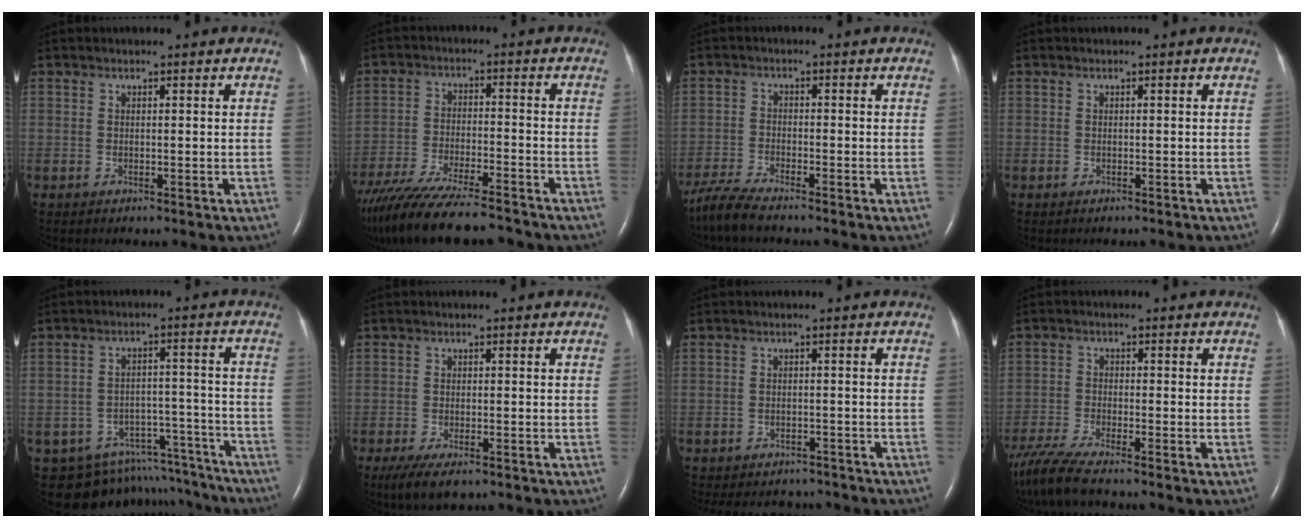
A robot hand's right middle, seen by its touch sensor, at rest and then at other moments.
{"total": 19.2, "force": [-16.6, 2.7, 9.4], "torque": [-0.183, -0.042, -0.265]}
{"total": 5.3, "force": [-4.6, -0.1, 2.6], "torque": [-0.056, -0.021, -0.090]}
{"total": 0.7, "force": [-0.7, 0.2, 0.3], "torque": [-0.007, -0.002, -0.009]}
{"total": 14.5, "force": [-13.0, 6.1, 2.0], "torque": [-0.023, 0.054, -0.160]}
{"total": 5.5, "force": [-3.7, 1.7, 3.7], "torque": [-0.068, -0.014, -0.059]}
{"total": 9.3, "force": [-8.5, 3.3, 1.9], "torque": [-0.036, 0.006, -0.101]}
{"total": 7.5, "force": [-6.4, -0.3, 3.9], "torque": [-0.079, -0.026, -0.119]}